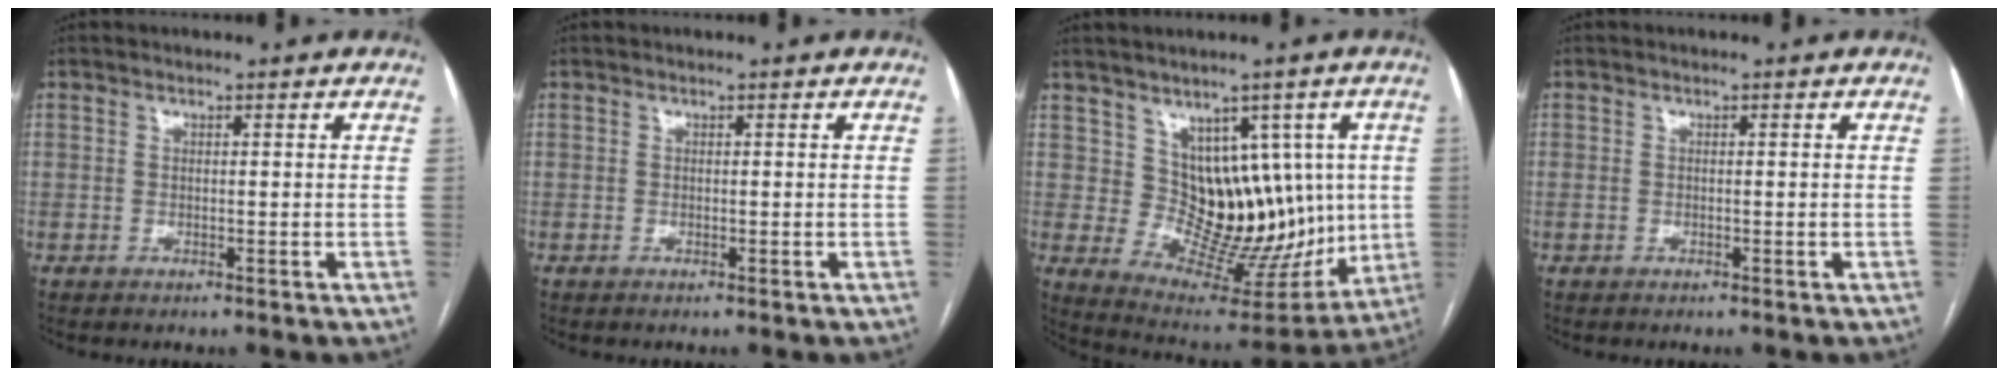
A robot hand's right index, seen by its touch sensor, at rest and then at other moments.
{"total": 0.0}
{"total": 12.9, "force": [2.5, 9.0, 8.9], "torque": [-0.099, 0.020, 0.069]}
{"total": 0.0}